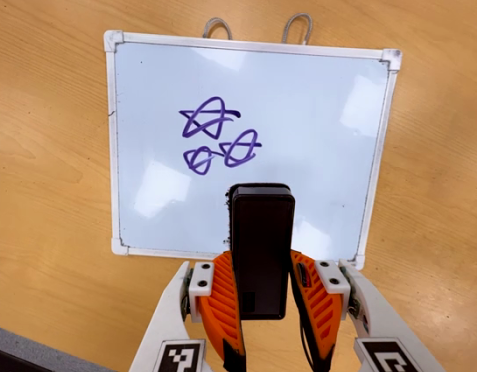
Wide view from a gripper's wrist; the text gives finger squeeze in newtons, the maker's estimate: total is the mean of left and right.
{"total": 4.6, "left": 3.2, "right": 5.9}